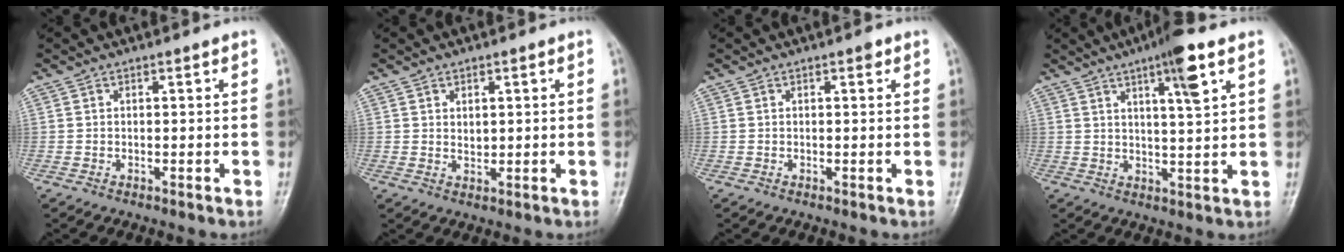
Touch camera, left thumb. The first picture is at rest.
{"total": 2.1, "force": [0.6, 1.4, 1.5], "torque": [-0.019, -0.006, 0.013]}
{"total": 0.9, "force": [0.5, 0.4, 0.7], "torque": [-0.006, 0.000, 0.004]}
{"total": 8.8, "force": [4.4, 1.1, 7.5], "torque": [-0.118, -0.017, 0.068]}